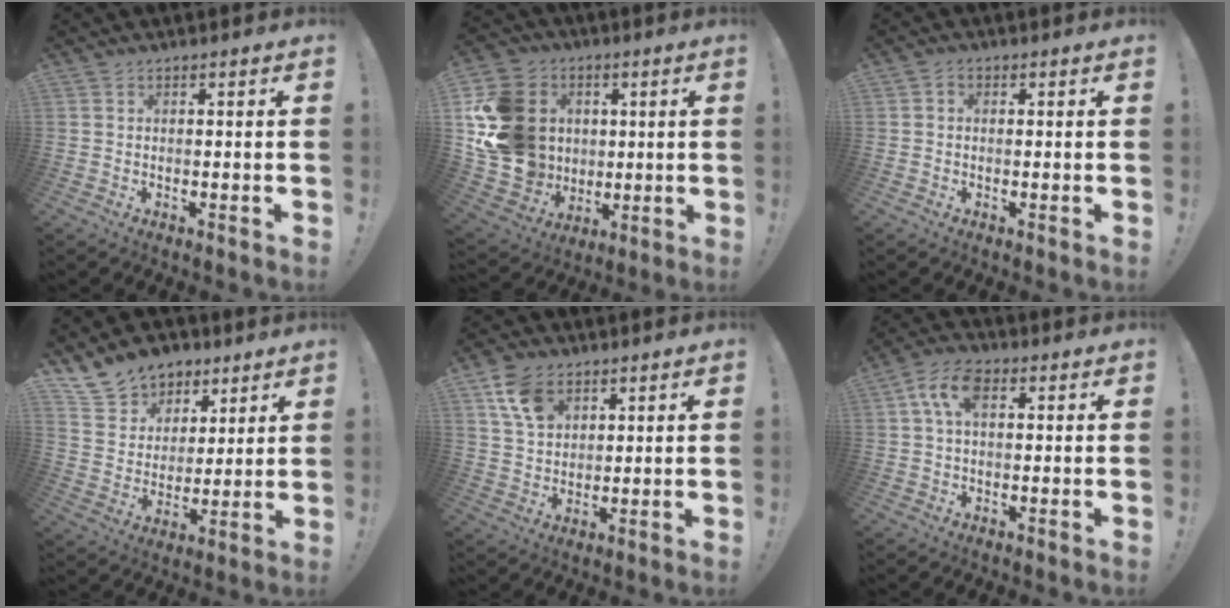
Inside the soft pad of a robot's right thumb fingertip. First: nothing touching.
{"total": 20.3, "force": [2.9, 18.0, 9.1], "torque": [-0.172, -0.009, 0.085]}
{"total": 1.3, "force": [-0.2, 1.1, 0.7], "torque": [-0.018, 0.006, -0.003]}
{"total": 12.4, "force": [8.7, 8.5, 2.7], "torque": [-0.050, -0.061, 0.171]}
{"total": 10.0, "force": [5.2, 6.7, 5.3], "torque": [-0.089, -0.015, 0.104]}
{"total": 7.8, "force": [2.2, 4.6, 5.9], "torque": [-0.118, 0.011, 0.042]}